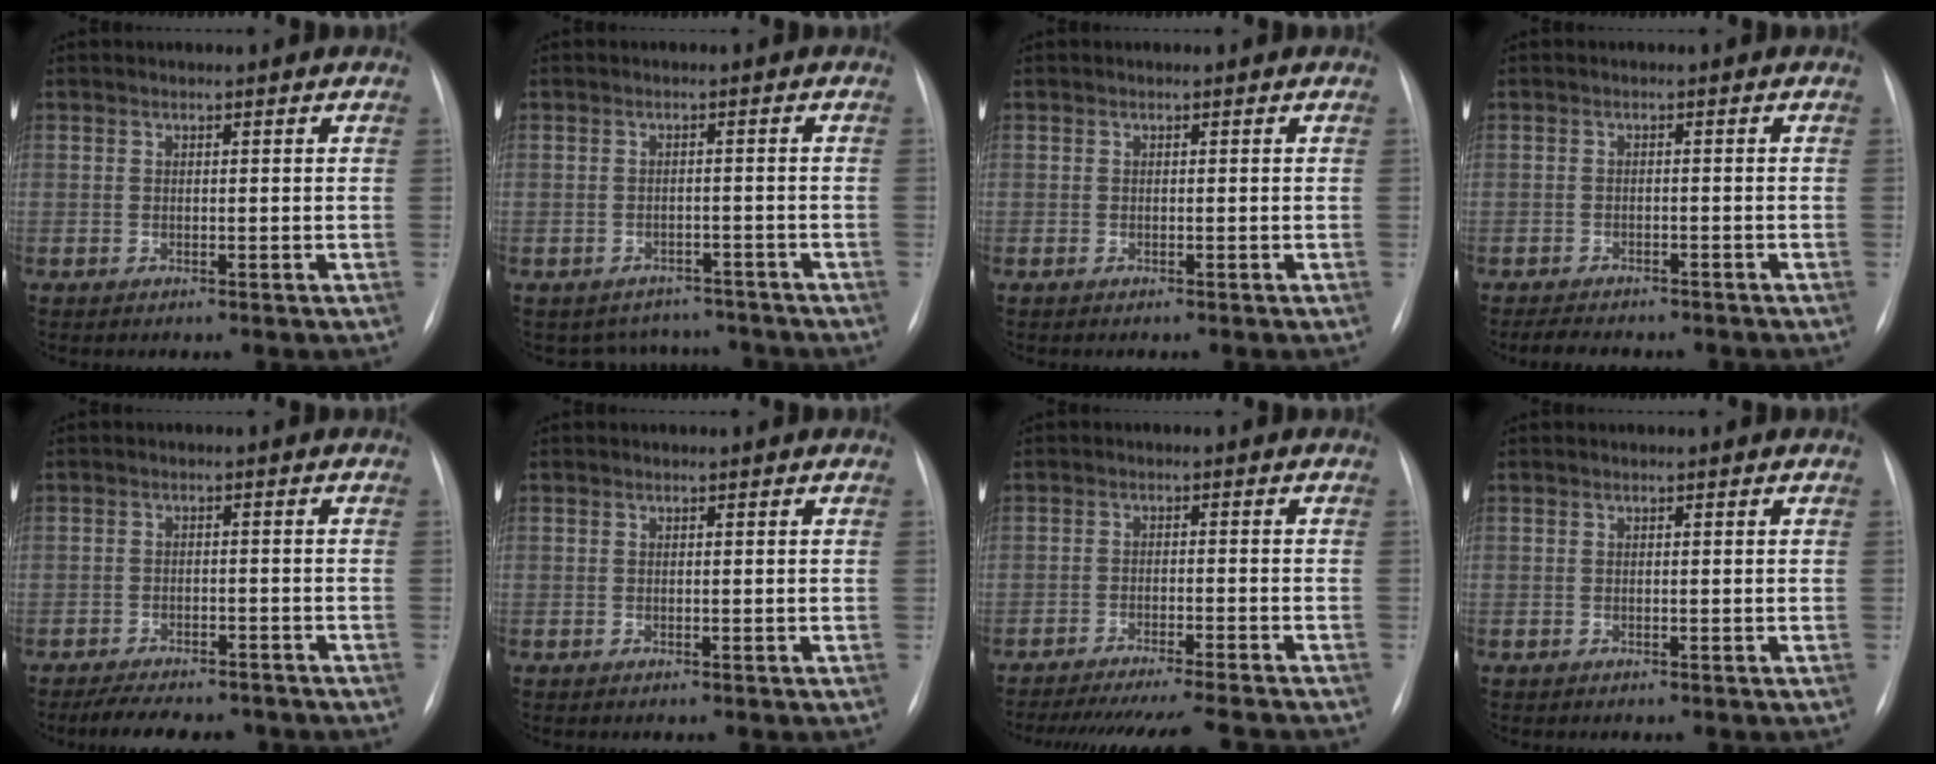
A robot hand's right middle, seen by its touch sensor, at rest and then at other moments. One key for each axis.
{"total": 6.3, "fx": -5.6, "fy": 2.8, "fz": -0.3, "tx": 0.012, "ty": 0.021, "tz": -0.066}
{"total": 0.0}
{"total": 7.1, "fx": -6.2, "fy": 2.1, "fz": 2.9, "tx": -0.045, "ty": -0.002, "tz": -0.077}
{"total": 9.8, "fx": -8.5, "fy": 3.2, "fz": 3.9, "tx": -0.058, "ty": 0.001, "tz": -0.114}
{"total": 0.0}
{"total": 17.1, "fx": -15.6, "fy": 0.3, "fz": 7.0, "tx": -0.106, "ty": -0.037, "tz": -0.214}
{"total": 0.0}